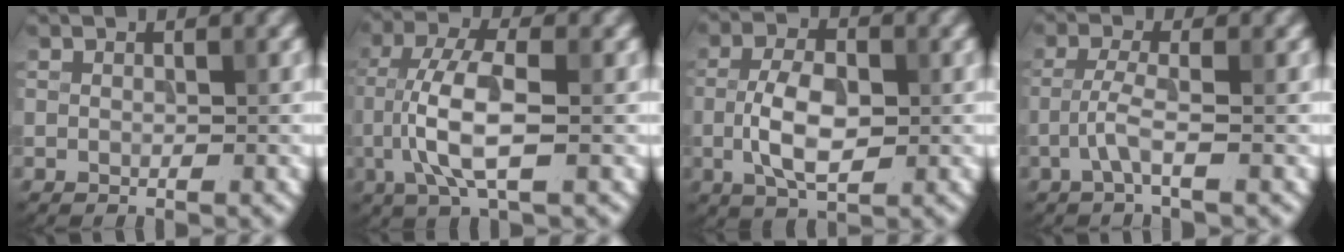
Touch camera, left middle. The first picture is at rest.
{"total": 6.0, "force": [-1.1, 1.8, 5.6], "torque": [-0.122, 0.008, -0.024]}
{"total": 5.1, "force": [-0.8, 2.5, 4.4], "torque": [-0.095, 0.002, -0.018]}
{"total": 2.2, "force": [-1.1, 0.0, 1.9], "torque": [-0.046, 0.008, -0.028]}